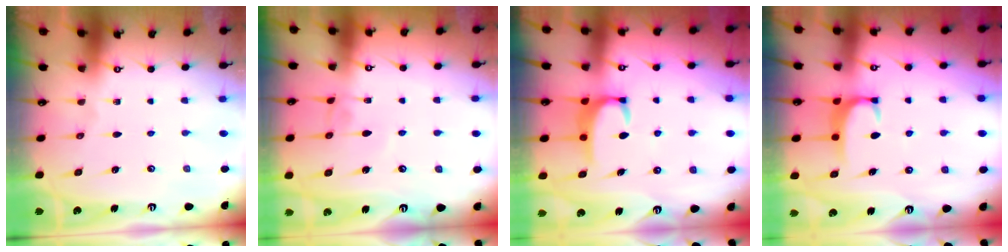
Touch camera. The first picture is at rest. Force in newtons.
{"total": 3.1, "press": 3.1, "slide": 0.1}
{"total": 3.6, "press": 3.6, "slide": 0.5}
{"total": 1.8, "press": 1.7, "slide": 0.5}